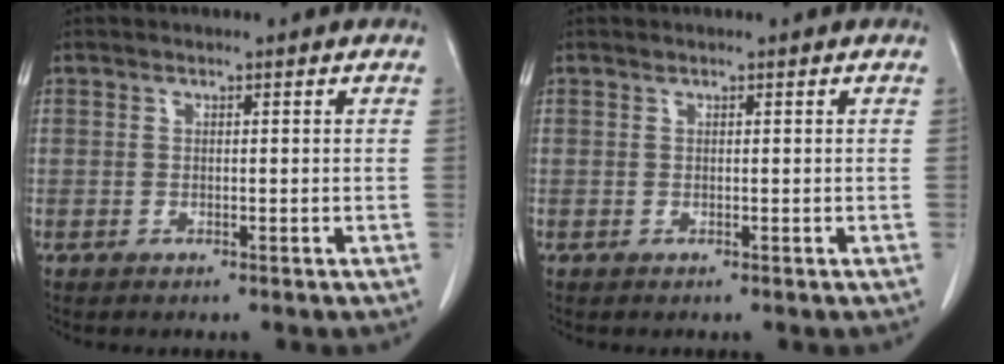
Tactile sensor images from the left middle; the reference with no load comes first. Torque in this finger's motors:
{"motor_torque": [0.12, -0.21, -0.05, -0.01]}